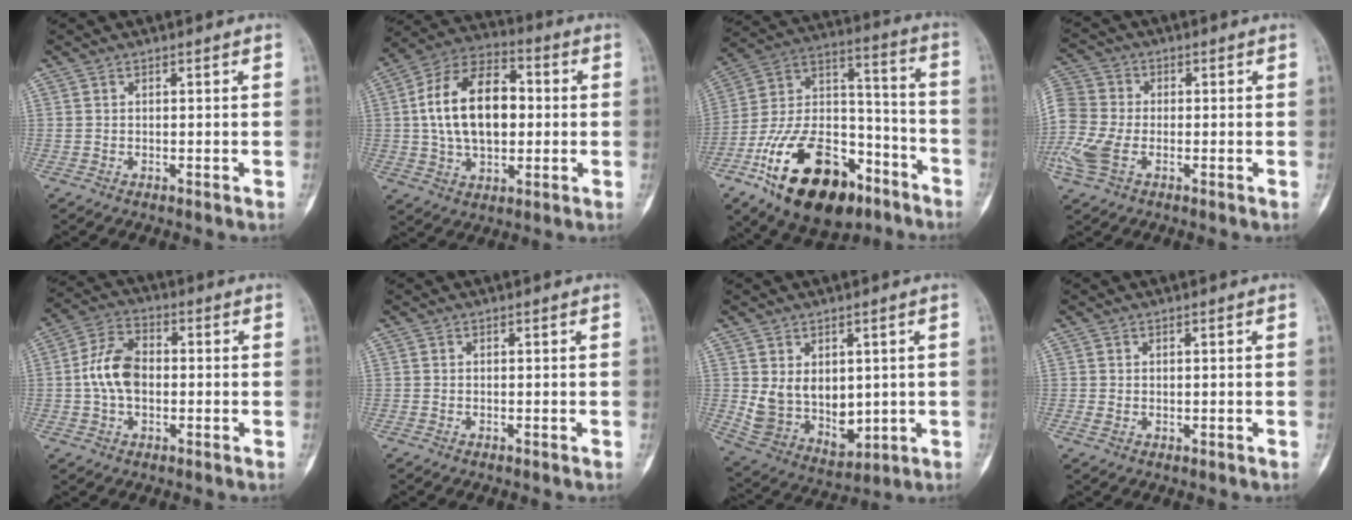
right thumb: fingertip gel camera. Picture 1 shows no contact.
{"total": 18.1, "force": [1.3, 11.0, 14.3], "torque": [-0.231, 0.023, 0.020]}
{"total": 26.7, "force": [-14.7, 14.3, 17.0], "torque": [-0.313, 0.076, -0.248]}
{"total": 11.1, "force": [-2.8, 7.6, 7.6], "torque": [-0.200, 0.006, -0.060]}
{"total": 9.1, "force": [-0.4, 5.9, 6.9], "torque": [-0.126, 0.022, -0.015]}
{"total": 0.0}
{"total": 11.5, "force": [1.4, 8.4, 7.7], "torque": [-0.101, -0.021, 0.059]}
{"total": 0.9, "force": [0.2, 0.7, 0.5], "torque": [-0.010, 0.003, 0.008]}